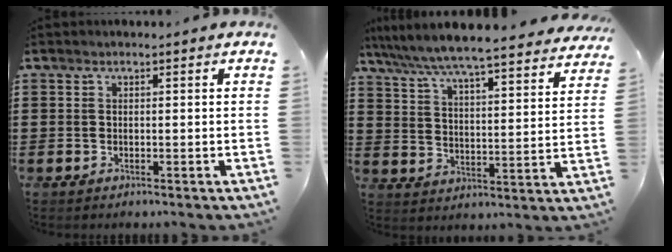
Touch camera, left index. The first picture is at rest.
{"total": 6.3, "force": [5.9, -0.4, 2.0], "torque": [-0.065, -0.043, 0.098]}